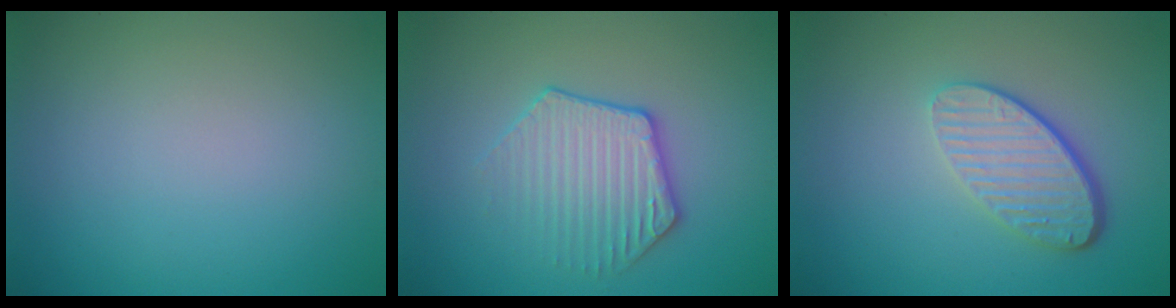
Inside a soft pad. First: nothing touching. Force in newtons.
{"total": 3.4, "press": 3.1, "slide": 1.1}
{"total": 4.4, "press": 3.1, "slide": 3.1}